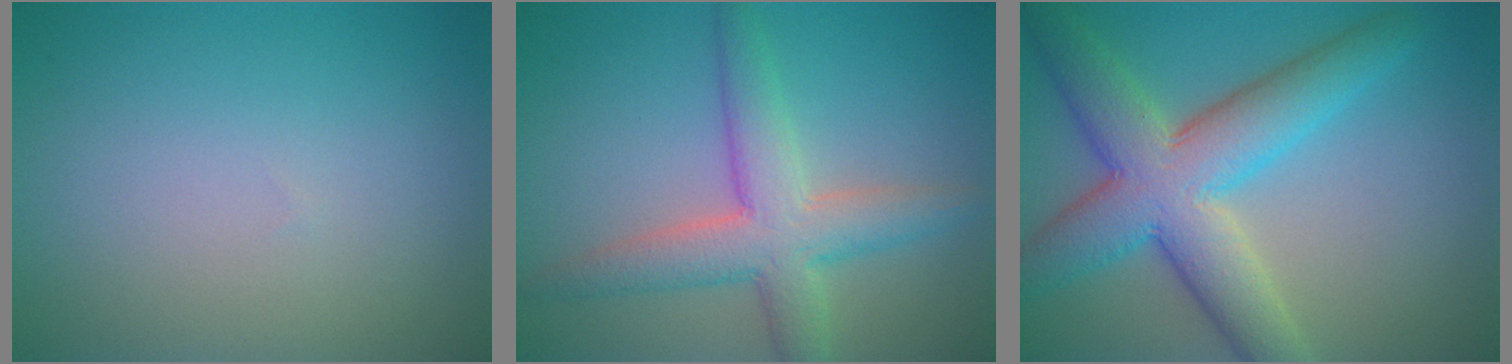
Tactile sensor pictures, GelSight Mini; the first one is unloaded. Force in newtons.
{"total": 5.5, "press": 5.5, "slide": 0.2}
{"total": 8.8, "press": 8.8, "slide": 0.4}